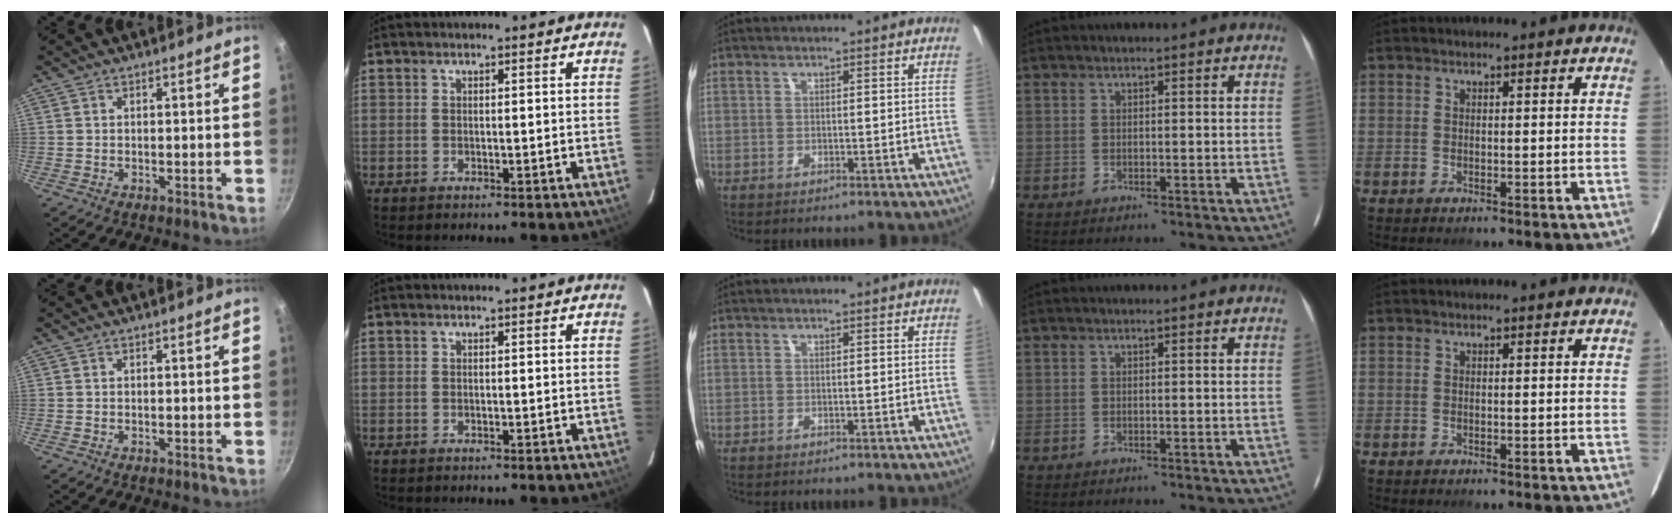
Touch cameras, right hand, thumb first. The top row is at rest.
{}